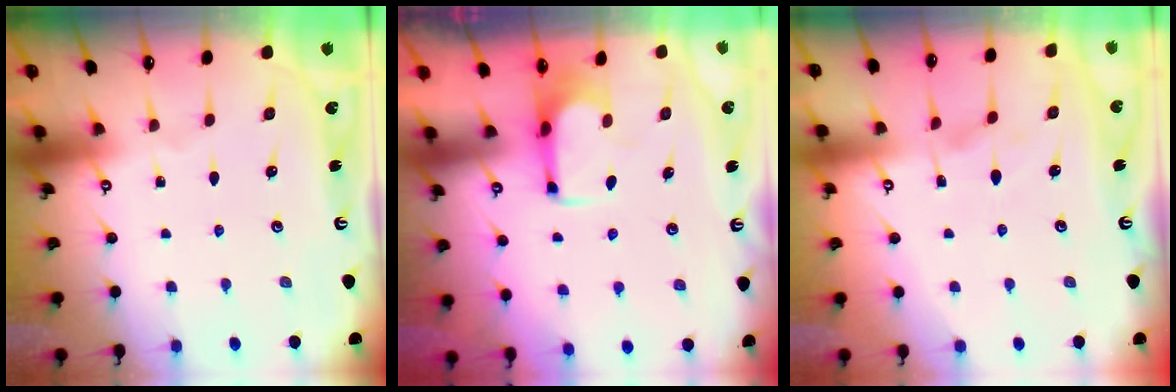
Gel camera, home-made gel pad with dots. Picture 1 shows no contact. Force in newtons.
{"total": 3.6, "press": 3.5, "slide": 0.7}
{"total": 2.3, "press": 2.1, "slide": 1.1}